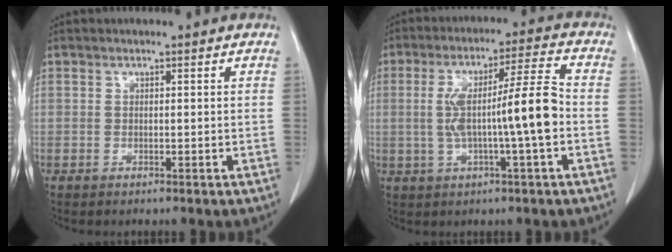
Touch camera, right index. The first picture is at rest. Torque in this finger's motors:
{"motor_torque": [1.80, -0.31, 0.86, 0.18]}